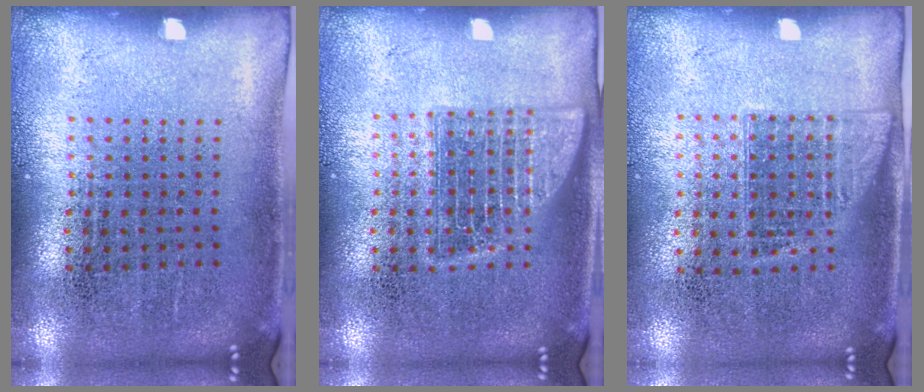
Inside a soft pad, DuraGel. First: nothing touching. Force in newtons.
{"total": 2.3, "press": 2.3, "slide": 0.3}
{"total": 1.0, "press": 0.9, "slide": 0.4}